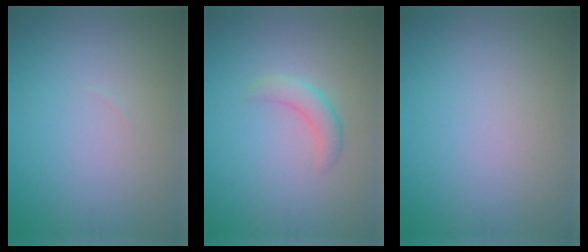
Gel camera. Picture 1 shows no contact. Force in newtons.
{"total": 2.0, "press": 1.9, "slide": 0.2}
{"total": 0.0}